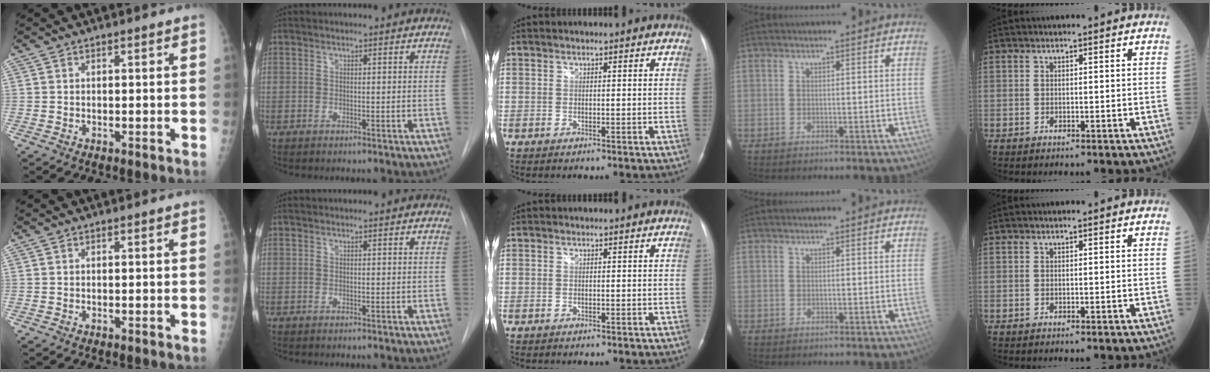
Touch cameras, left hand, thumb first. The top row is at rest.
{}